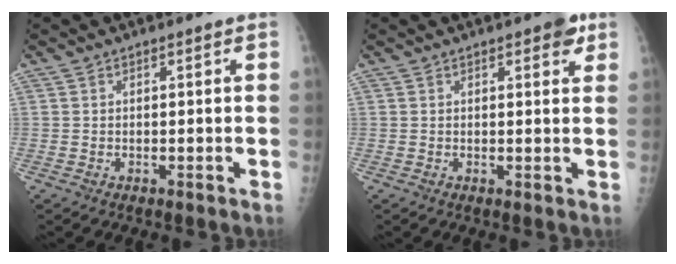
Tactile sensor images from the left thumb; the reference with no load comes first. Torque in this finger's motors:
{"motor_torque": [0.38, 0.26, 0.23, -0.26, 0.07]}